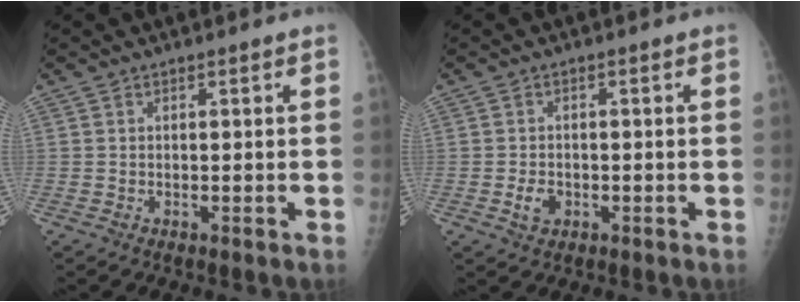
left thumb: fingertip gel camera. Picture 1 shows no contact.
{"total": 3.0, "force": [-0.9, 2.2, 1.7], "torque": [-0.025, 0.002, -0.013]}